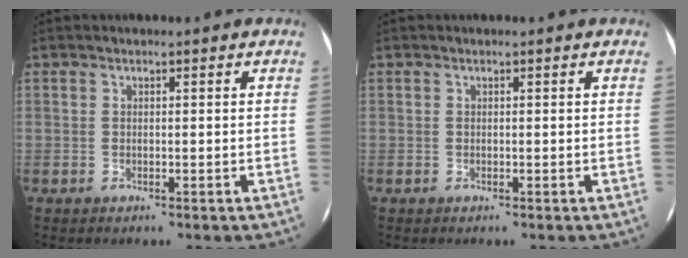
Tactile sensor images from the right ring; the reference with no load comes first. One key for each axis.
{"total": 0.0}